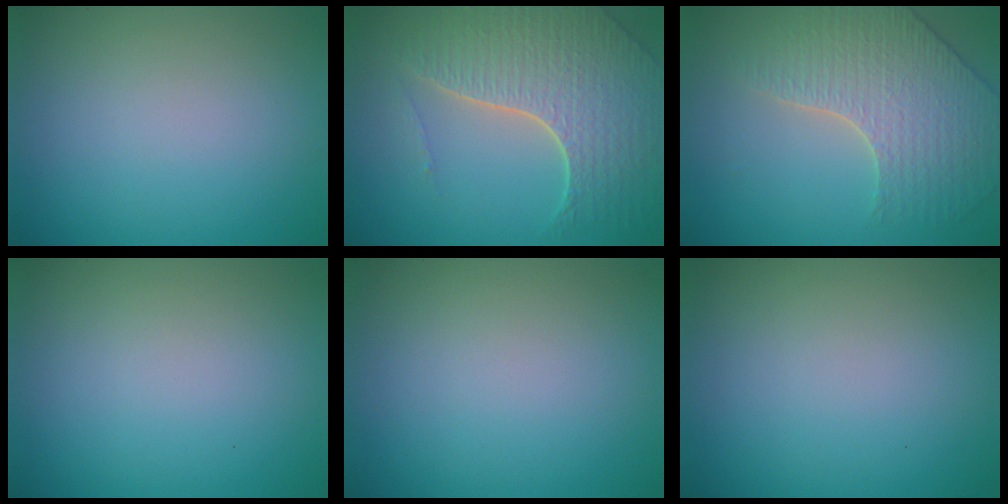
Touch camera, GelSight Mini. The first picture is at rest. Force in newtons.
{"total": 7.1, "press": 5.2, "slide": 4.8}
{"total": 4.0, "press": 4.0, "slide": 0.3}
{"total": 0.0}
{"total": 0.0}
{"total": 0.0}